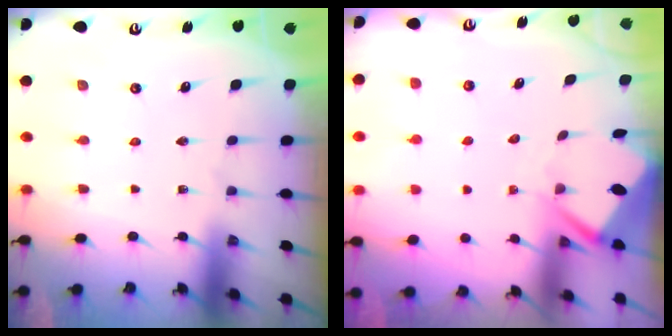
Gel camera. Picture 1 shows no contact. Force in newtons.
{"total": 3.4, "press": 3.4, "slide": 0.3}